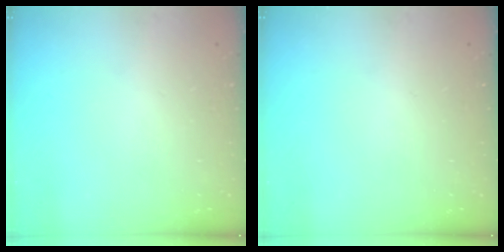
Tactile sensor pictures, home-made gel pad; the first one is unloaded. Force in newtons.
{"total": 0.0}